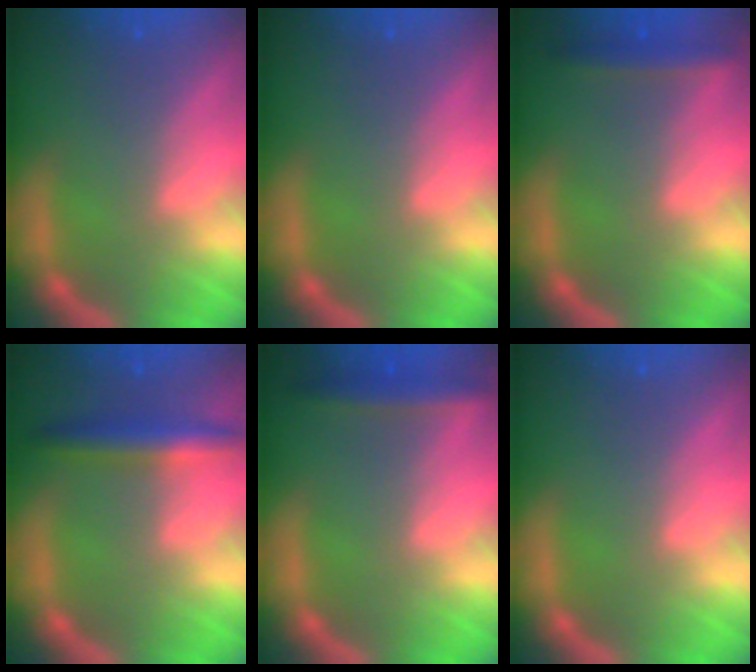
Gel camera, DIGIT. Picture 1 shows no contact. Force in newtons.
{"total": 0.0}
{"total": 2.4}
{"total": 4.0}
{"total": 2.9}
{"total": 0.0}